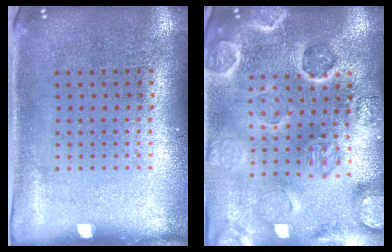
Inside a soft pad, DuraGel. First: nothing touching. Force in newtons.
{"total": 2.7, "press": 2.7, "slide": 0.2}